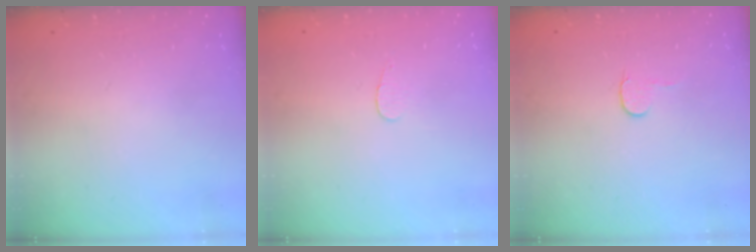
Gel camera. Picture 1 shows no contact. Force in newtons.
{"total": 2.8, "press": 2.8, "slide": 0.3}
{"total": 3.6, "press": 3.6, "slide": 0.4}